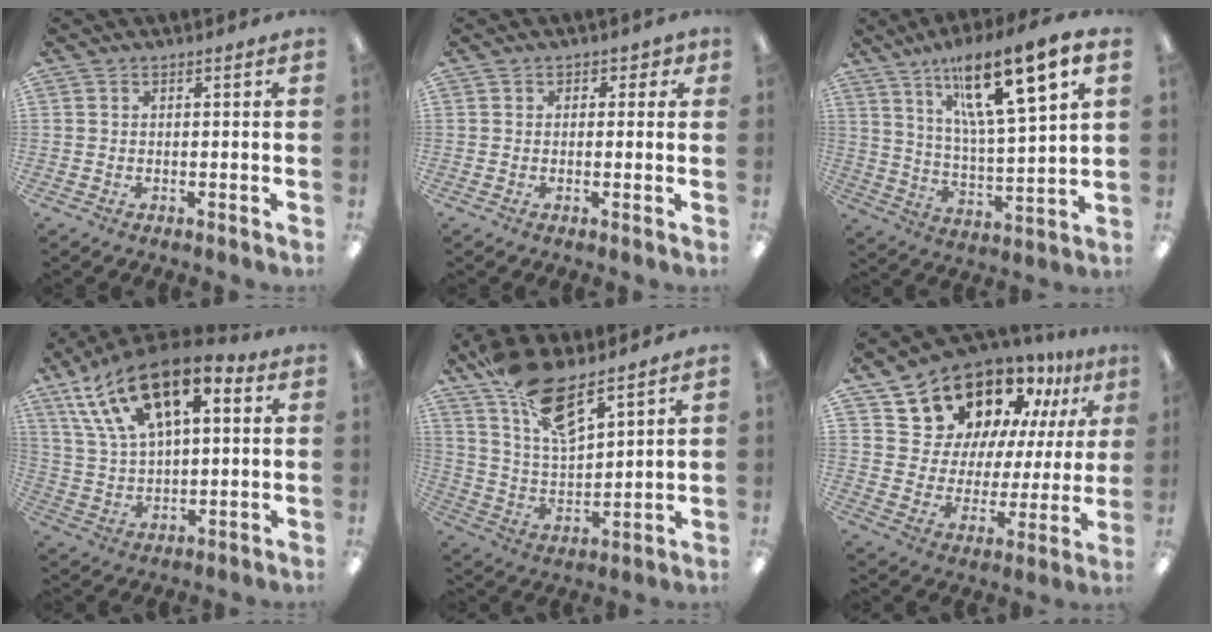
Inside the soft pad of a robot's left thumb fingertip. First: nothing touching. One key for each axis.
{"total": 1.7, "fx": 0.4, "fy": 1.5, "fz": 0.8, "tx": -0.007, "ty": 0.004, "tz": 0.004}
{"total": 17.4, "fx": 11.5, "fy": 3.2, "fz": 12.7, "tx": -0.212, "ty": -0.060, "tz": 0.179}
{"total": 19.2, "fx": 11.2, "fy": 9.4, "fz": 12.5, "tx": -0.225, "ty": -0.051, "tz": 0.199}
{"total": 14.8, "fx": 11.2, "fy": 4.7, "fz": 8.5, "tx": -0.170, "ty": -0.056, "tz": 0.202}
{"total": 16.7, "fx": 13.2, "fy": 8.8, "fz": 5.2, "tx": -0.108, "ty": -0.097, "tz": 0.239}